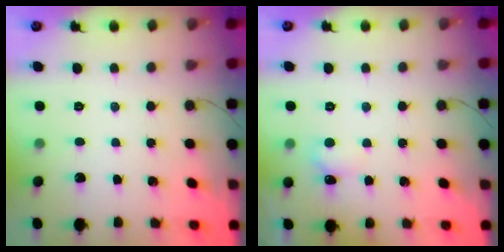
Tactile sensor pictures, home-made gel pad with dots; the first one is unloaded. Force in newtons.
{"total": 5.7, "press": 5.5, "slide": 1.7}